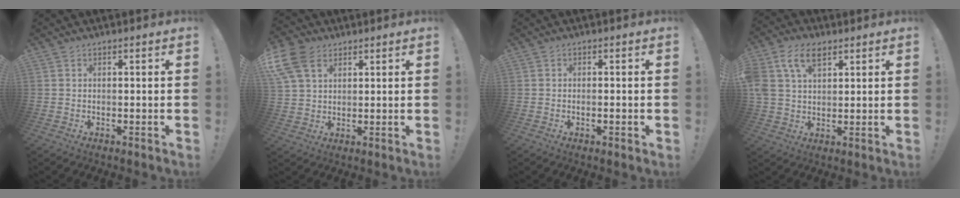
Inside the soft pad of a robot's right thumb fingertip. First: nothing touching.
{"total": 11.4, "force": [5.2, 7.7, 6.6], "torque": [-0.139, -0.016, 0.103]}
{"total": 1.2, "force": [-0.6, 0.2, 1.1], "torque": [-0.015, 0.000, -0.010]}
{"total": 10.7, "force": [5.2, 6.8, 6.4], "torque": [-0.133, -0.002, 0.105]}